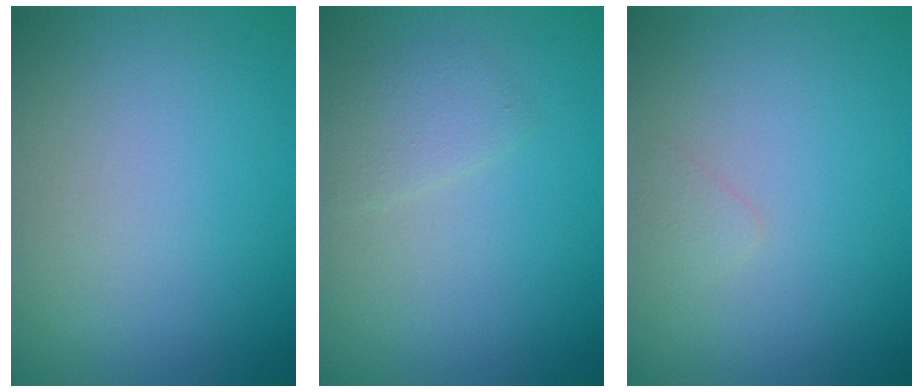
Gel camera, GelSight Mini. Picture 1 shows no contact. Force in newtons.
{"total": 1.6, "press": 1.6, "slide": 0.1}
{"total": 0.6, "press": 0.6, "slide": 0.1}